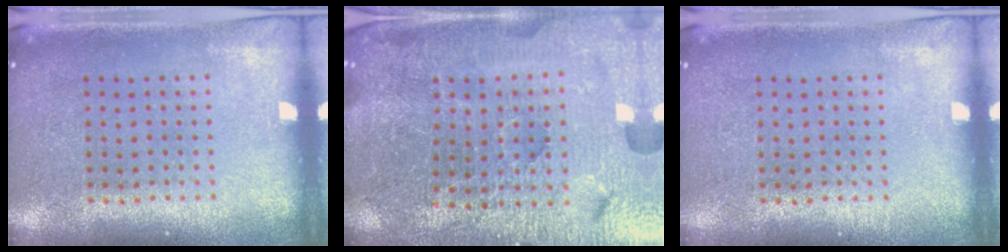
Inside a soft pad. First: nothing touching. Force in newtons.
{"total": 4.9, "press": 4.7, "slide": 1.4}
{"total": 0.0}